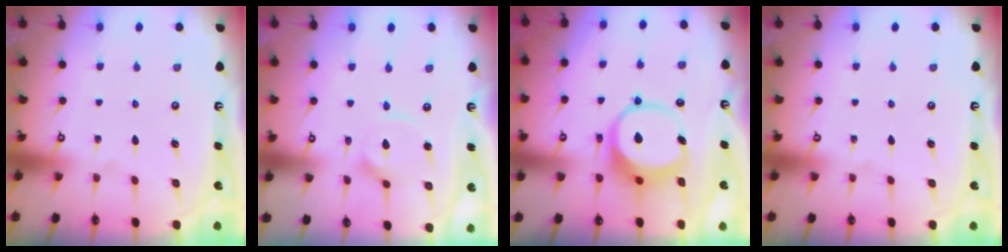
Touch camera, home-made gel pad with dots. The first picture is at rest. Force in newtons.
{"total": 7.0, "press": 7.0, "slide": 0.5}
{"total": 9.4, "press": 9.3, "slide": 1.1}
{"total": 0.0}